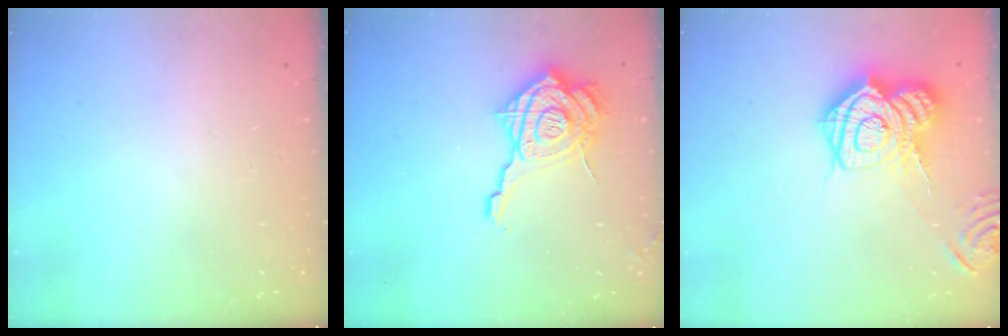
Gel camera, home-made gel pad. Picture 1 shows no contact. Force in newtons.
{"total": 19.5, "press": 19.4, "slide": 2.0}
{"total": 19.3, "press": 19.2, "slide": 1.6}